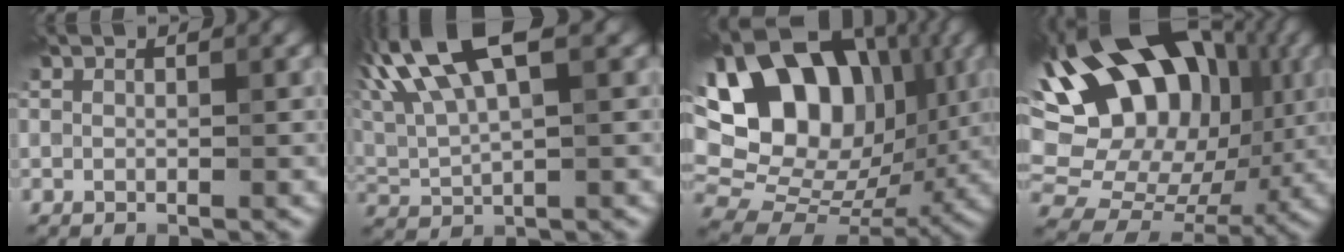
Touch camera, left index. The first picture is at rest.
{"total": 10.1, "force": [4.9, 3.5, 8.1], "torque": [-0.169, 0.023, 0.089]}
{"total": 20.9, "force": [6.9, 15.1, 12.7], "torque": [-0.255, 0.073, 0.129]}
{"total": 18.9, "force": [7.0, 12.2, 12.6], "torque": [-0.206, 0.066, 0.125]}